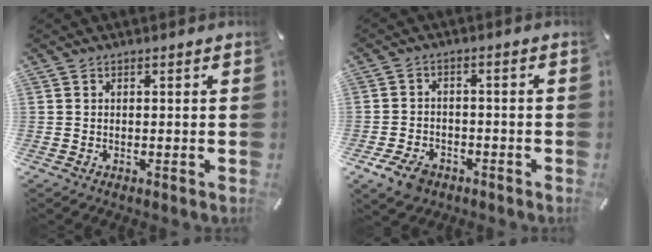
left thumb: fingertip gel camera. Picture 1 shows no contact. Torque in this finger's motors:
{"motor_torque": [-0.29, 1.22, 0.05, -0.02, 0.01]}